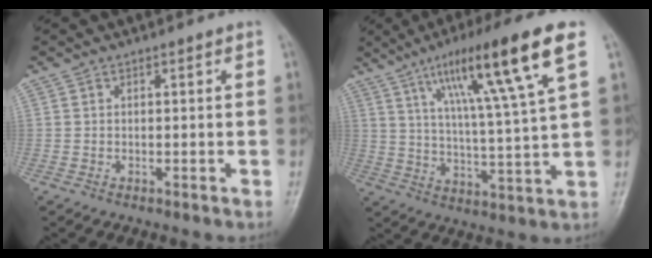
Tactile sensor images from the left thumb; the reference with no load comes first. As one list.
[{"total": 17.5, "force": [8.5, 1.3, 15.2], "torque": [-0.252, -0.019, 0.139]}]